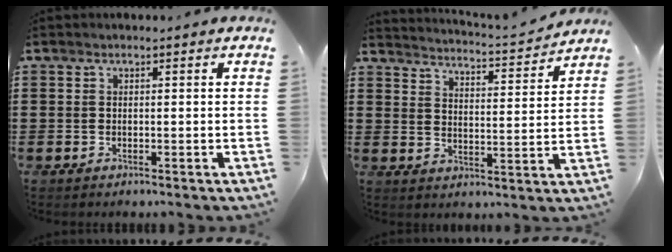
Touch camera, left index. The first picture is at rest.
{"total": 3.2, "force": [3.1, -0.6, 0.3], "torque": [-0.025, -0.030, 0.046]}